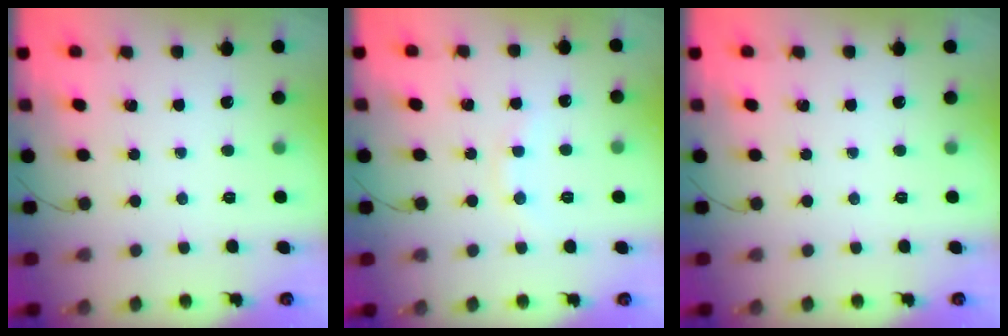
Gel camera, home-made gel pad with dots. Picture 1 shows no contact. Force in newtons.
{"total": 4.7, "press": 4.5, "slide": 1.4}
{"total": 0.0}